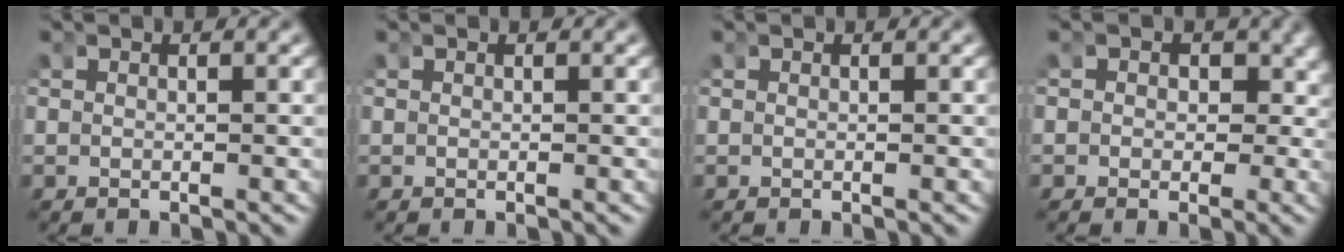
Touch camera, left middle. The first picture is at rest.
{"total": 0.0}
{"total": 0.0}
{"total": 4.6, "force": [-0.1, 3.8, 2.6], "torque": [-0.020, 0.002, -0.013]}